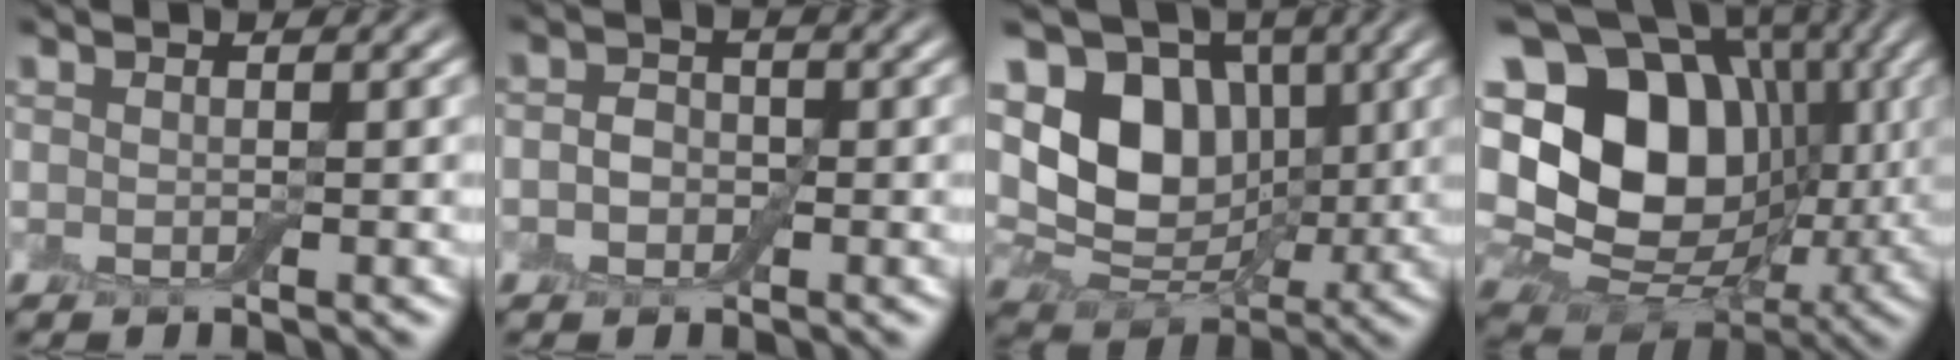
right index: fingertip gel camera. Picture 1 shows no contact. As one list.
[{"total": 2.0, "force": [-0.4, 1.7, 1.0], "torque": [-0.004, 0.002, -0.022]}, {"total": 9.1, "force": [1.5, 7.0, 5.6], "torque": [-0.107, -0.008, 0.017]}, {"total": 19.1, "force": [2.1, 15.1, 11.6], "torque": [-0.223, 0.021, 0.049]}]